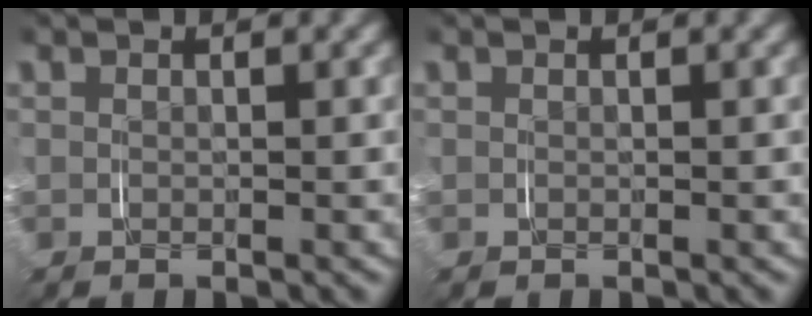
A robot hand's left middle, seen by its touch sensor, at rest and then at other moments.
{"total": 0.0}